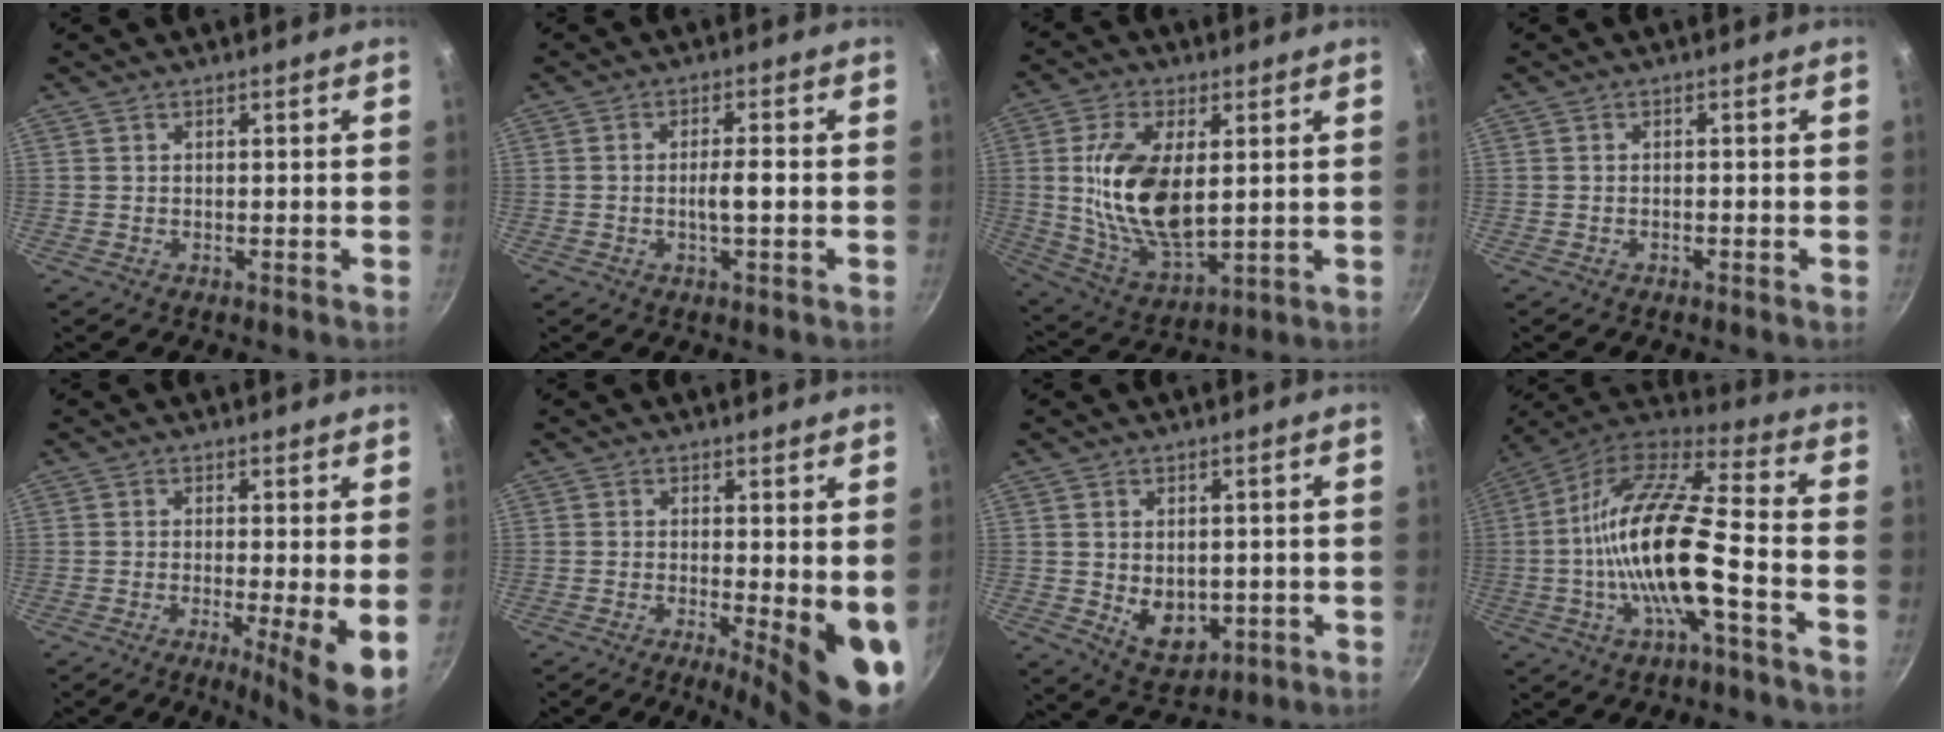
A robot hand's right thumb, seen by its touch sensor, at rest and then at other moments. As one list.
[{"total": 3.7, "force": [-0.6, 0.7, 3.6], "torque": [-0.064, 0.010, -0.011]}, {"total": 16.7, "force": [2.2, 8.6, 14.2], "torque": [-0.260, -0.013, 0.050]}, {"total": 0.6, "force": [-0.4, 0.3, 0.3], "torque": [-0.011, 0.006, -0.007]}, {"total": 7.4, "force": [-1.2, 0.7, 7.3], "torque": [-0.110, -0.012, -0.018]}, {"total": 10.5, "force": [-1.3, 2.8, 10.0], "torque": [-0.115, -0.018, -0.011]}, {"total": 7.7, "force": [-0.6, 5.5, 5.3], "torque": [-0.064, -0.013, 0.008]}, {"total": 19.7, "force": [-4.8, 5.6, 18.2], "torque": [-0.338, 0.040, -0.106]}]